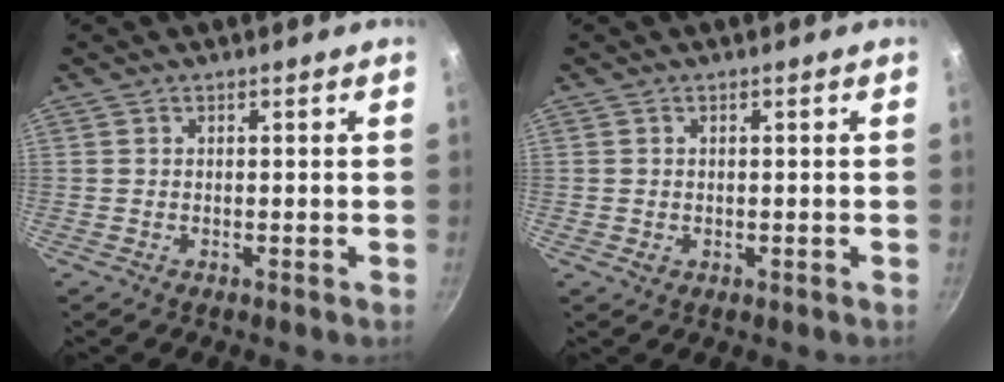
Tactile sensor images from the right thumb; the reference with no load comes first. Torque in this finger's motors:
{"motor_torque": [0.74, 0.41, 0.07, -0.38, 0.03]}